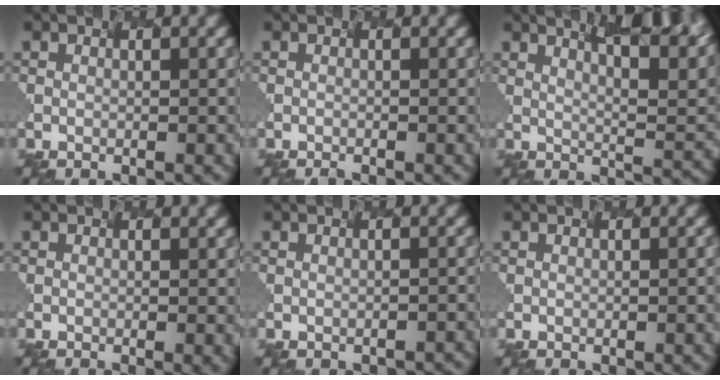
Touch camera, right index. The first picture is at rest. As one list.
[{"total": 0.6, "force": [-0.5, 0.2, 0.2], "torque": [0.007, -0.002, -0.004]}, {"total": 11.2, "force": [8.2, 2.7, 7.2], "torque": [-0.070, 0.027, 0.102]}, {"total": 1.4, "force": [-0.1, 0.6, 1.2], "torque": [0.001, 0.004, -0.004]}, {"total": 1.1, "force": [-0.7, 0.6, 0.6], "torque": [0.002, 0.001, 0.000]}, {"total": 1.7, "force": [0.1, 0.9, 1.4], "torque": [0.007, 0.014, -0.006]}]